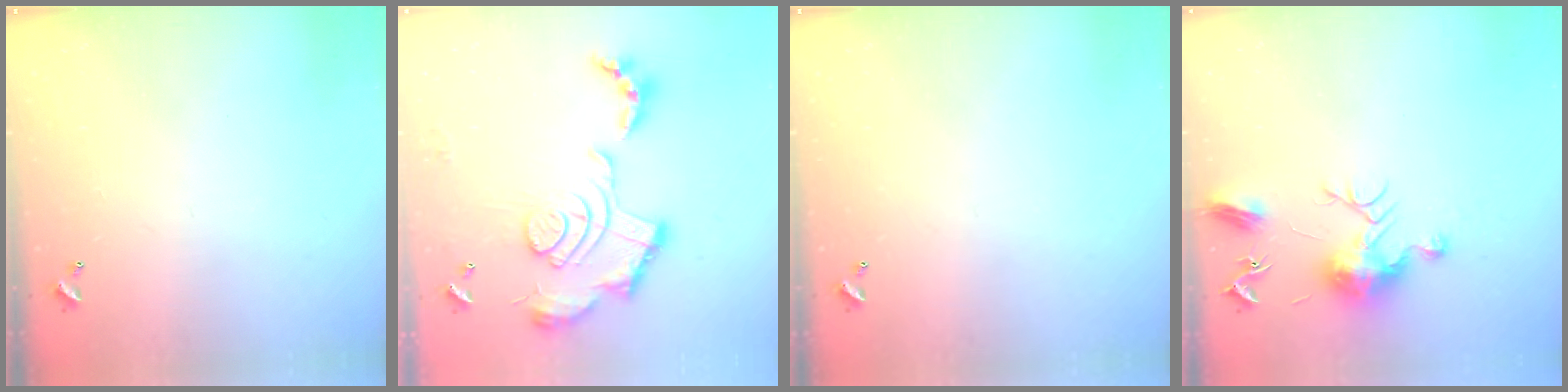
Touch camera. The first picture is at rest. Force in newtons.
{"total": 2.4, "press": 1.9, "slide": 1.5}
{"total": 0.0}
{"total": 12.0, "press": 12.0, "slide": 0.5}